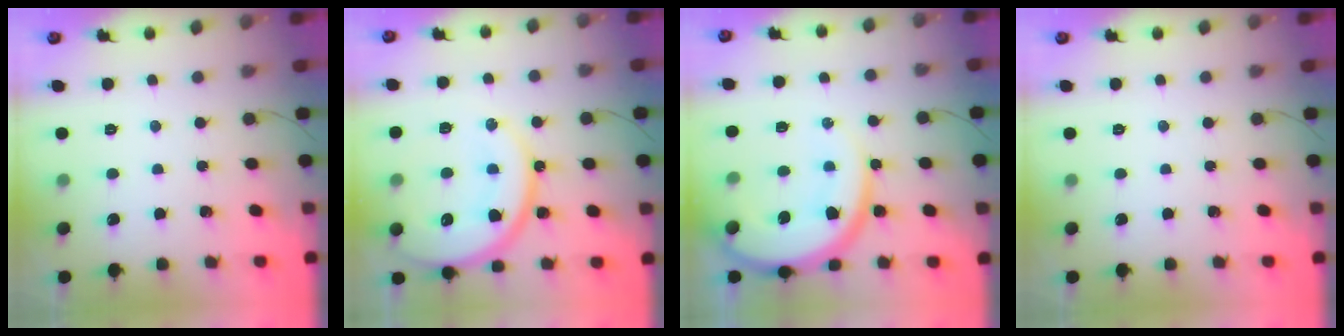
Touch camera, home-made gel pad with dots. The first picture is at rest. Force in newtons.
{"total": 19.4, "press": 19.4, "slide": 1.4}
{"total": 16.9, "press": 16.8, "slide": 1.8}
{"total": 0.0}